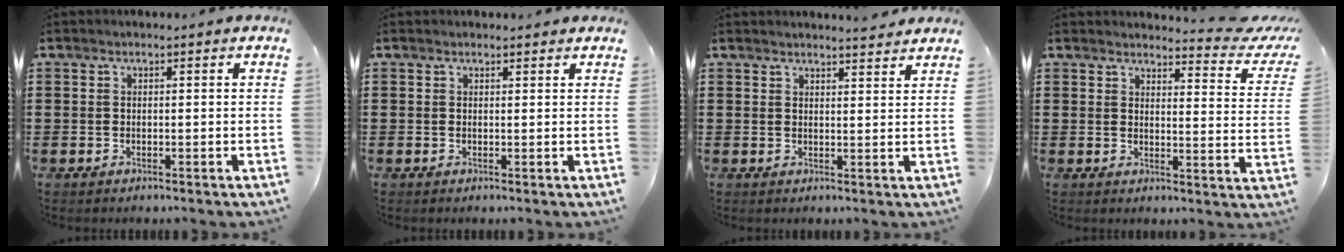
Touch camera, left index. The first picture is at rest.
{"total": 0.7, "force": [0.6, 0.2, -0.1], "torque": [0.000, 0.000, 0.013]}
{"total": 2.4, "force": [2.4, -0.1, 0.1], "torque": [-0.009, -0.006, 0.046]}
{"total": 3.7, "force": [3.4, 0.0, 1.4], "torque": [-0.027, -0.023, 0.054]}